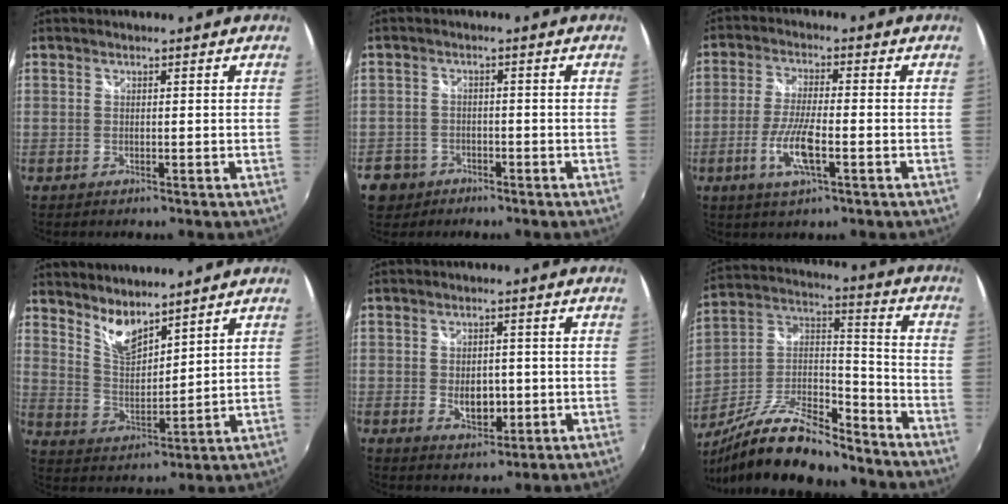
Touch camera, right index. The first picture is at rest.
{"total": 5.6, "force": [-2.7, 4.8, 0.9], "torque": [-0.039, 0.016, -0.044]}
{"total": 8.2, "force": [-3.1, 1.7, 7.4], "torque": [-0.156, -0.009, -0.060]}
{"total": 7.5, "force": [6.2, 2.2, 3.5], "torque": [-0.061, -0.006, 0.122]}
{"total": 5.6, "force": [-0.9, 3.7, 4.1], "torque": [-0.072, -0.007, -0.009]}
{"total": 20.5, "force": [-15.6, 6.9, 11.3], "torque": [-0.227, 0.004, -0.267]}